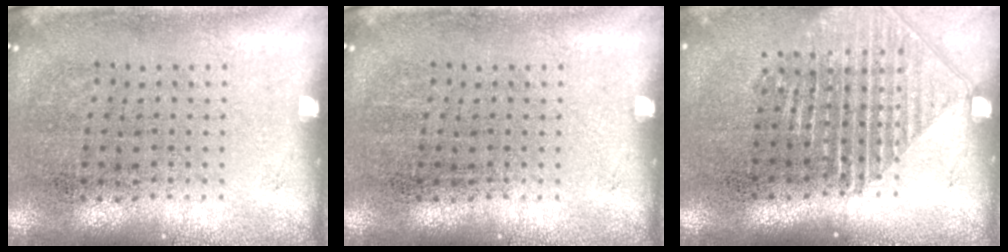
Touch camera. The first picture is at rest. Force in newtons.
{"total": 0.0}
{"total": 1.5, "press": 1.4, "slide": 0.6}